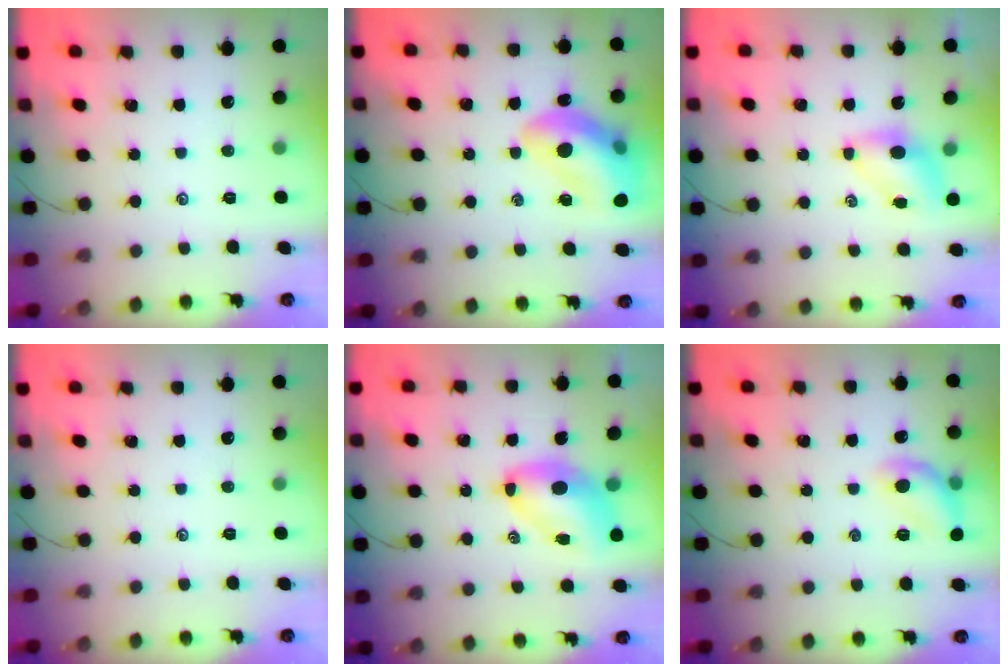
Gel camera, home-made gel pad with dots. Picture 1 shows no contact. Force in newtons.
{"total": 17.5, "press": 17.1, "slide": 3.6}
{"total": 5.5, "press": 5.4, "slide": 0.5}
{"total": 0.0}
{"total": 8.4, "press": 8.1, "slide": 2.3}
{"total": 10.7, "press": 10.7, "slide": 0.5}